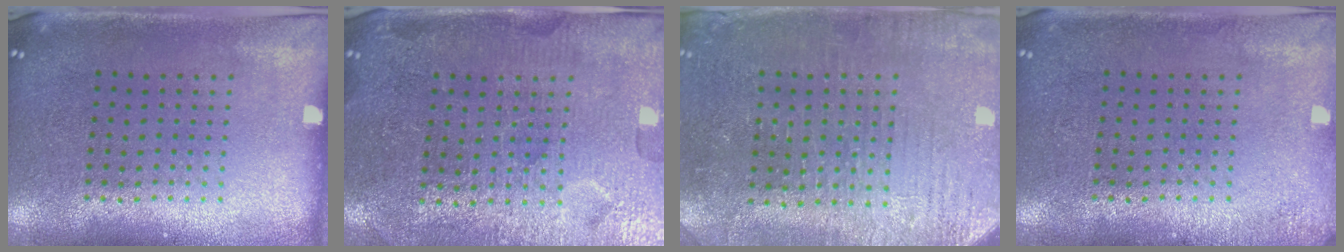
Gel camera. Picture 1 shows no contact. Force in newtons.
{"total": 4.0, "press": 3.9, "slide": 1.0}
{"total": 3.0, "press": 2.9, "slide": 0.6}
{"total": 1.2, "press": 1.1, "slide": 0.2}